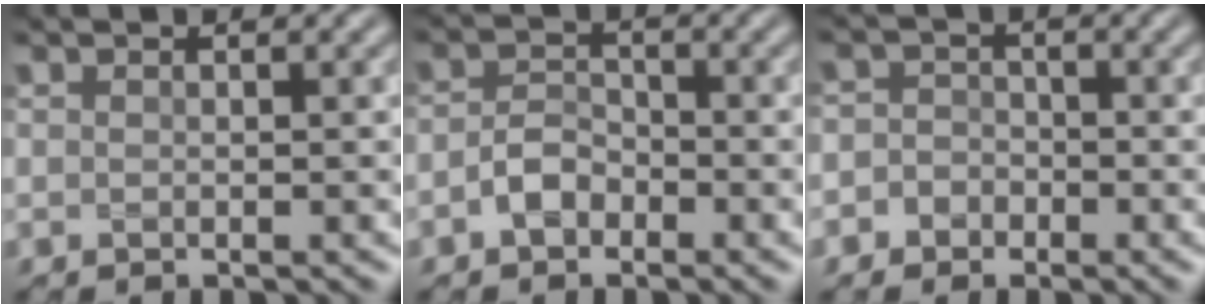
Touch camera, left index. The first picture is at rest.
{"total": 2.3, "force": [-1.2, 1.5, 1.2], "torque": [-0.025, 0.006, -0.027]}
{"total": 3.0, "force": [-1.1, 2.7, 0.4], "torque": [0.029, 0.009, -0.039]}